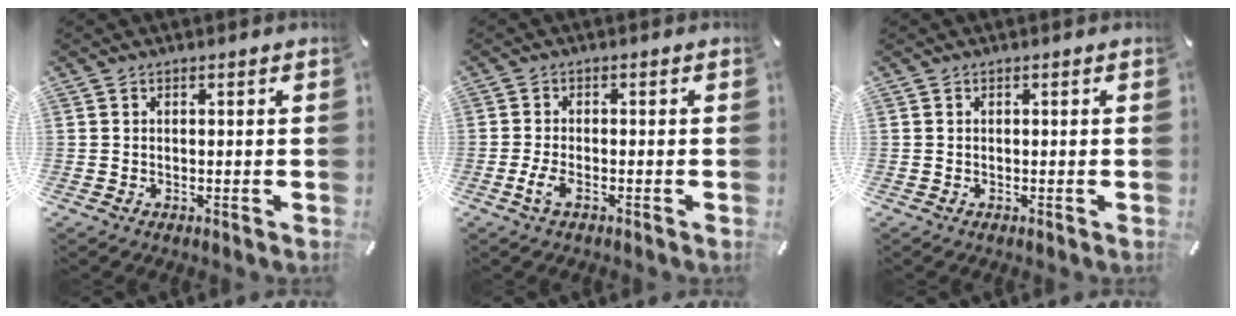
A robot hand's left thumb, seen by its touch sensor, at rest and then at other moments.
{"total": 3.3, "force": [-1.7, 1.1, 2.7], "torque": [-0.062, -0.001, -0.034]}
{"total": 0.0}